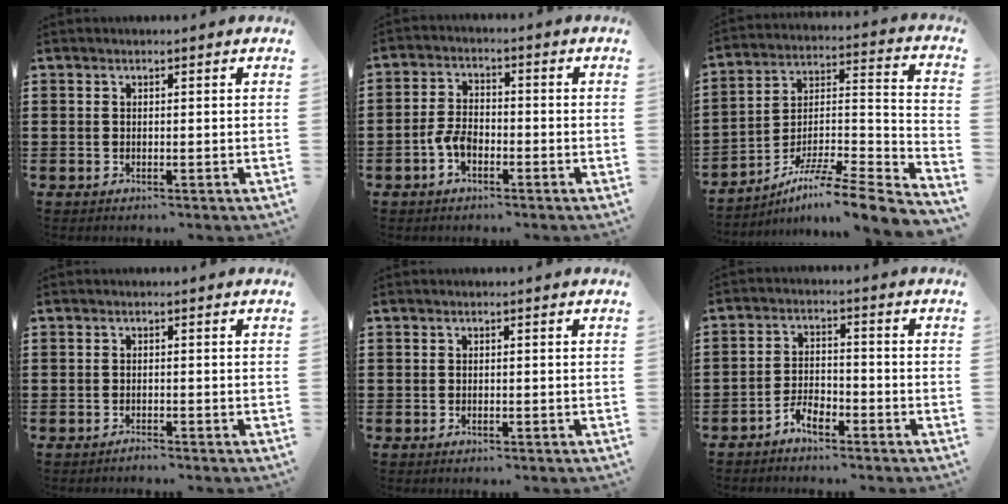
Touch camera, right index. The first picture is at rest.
{"total": 4.1, "force": [-2.1, 2.1, 2.8], "torque": [-0.073, -0.004, -0.044]}
{"total": 7.6, "force": [-6.1, 0.6, 4.6], "torque": [-0.069, -0.002, -0.120]}
{"total": 1.0, "force": [-1.0, 0.1, 0.3], "torque": [-0.009, -0.001, -0.019]}
{"total": 0.5, "force": [-0.3, 0.1, 0.4], "torque": [-0.011, -0.006, -0.004]}
{"total": 3.8, "force": [-3.0, 1.3, 1.8], "torque": [-0.042, 0.007, -0.061]}